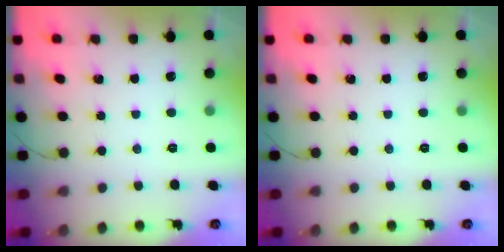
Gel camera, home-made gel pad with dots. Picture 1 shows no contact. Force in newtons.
{"total": 0.0}